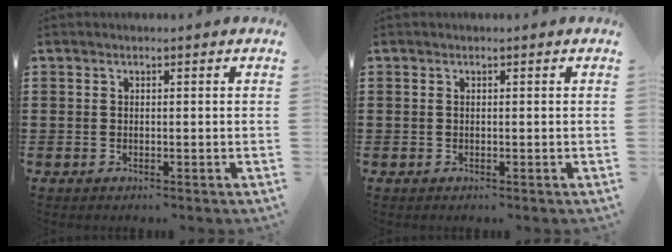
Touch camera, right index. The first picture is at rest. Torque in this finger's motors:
{"motor_torque": [0.13, 0.11, 0.04, 0.02]}